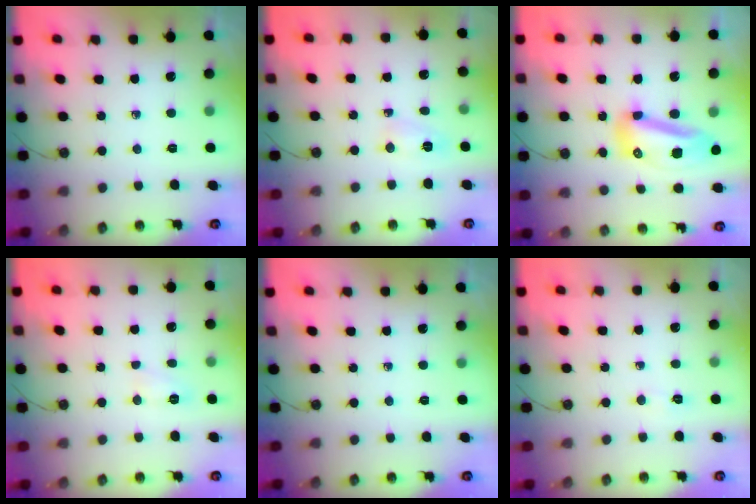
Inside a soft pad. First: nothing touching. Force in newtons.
{"total": 2.5, "press": 2.1, "slide": 1.4}
{"total": 12.8, "press": 12.7, "slide": 1.2}
{"total": 6.3, "press": 6.2, "slide": 0.9}
{"total": 0.0}
{"total": 14.1, "press": 4.2, "slide": 13.5}